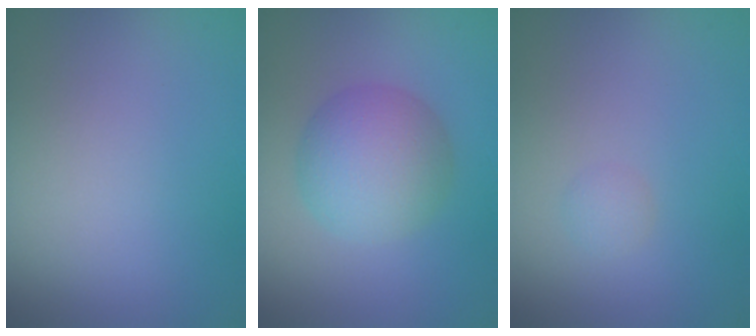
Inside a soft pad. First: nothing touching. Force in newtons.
{"total": 5.6, "press": 5.6, "slide": 0.1}
{"total": 0.8, "press": 0.8, "slide": 0.1}